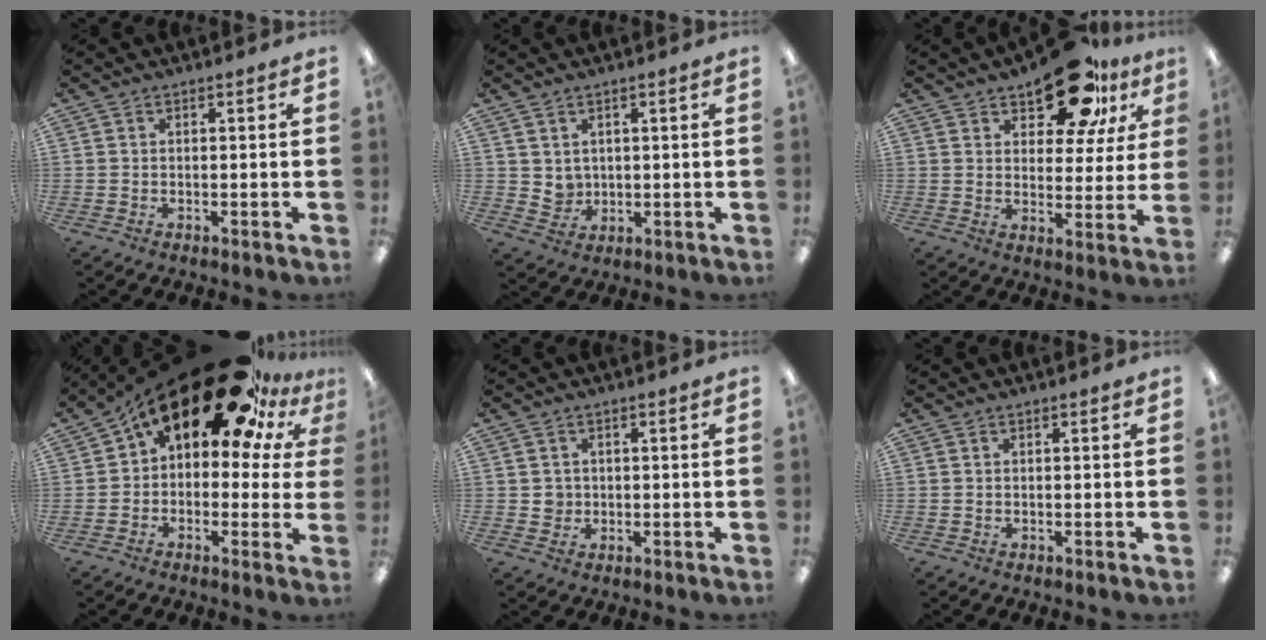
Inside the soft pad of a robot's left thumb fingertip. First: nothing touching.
{"total": 3.6, "force": [2.1, 2.8, 0.5], "torque": [-0.009, -0.012, 0.039]}
{"total": 17.0, "force": [11.4, 8.2, 9.5], "torque": [-0.140, -0.054, 0.195]}
{"total": 23.6, "force": [14.0, 11.1, 15.5], "torque": [-0.243, -0.081, 0.239]}
{"total": 2.4, "force": [0.3, 2.3, 0.3], "torque": [-0.002, 0.002, 0.001]}
{"total": 0.0}